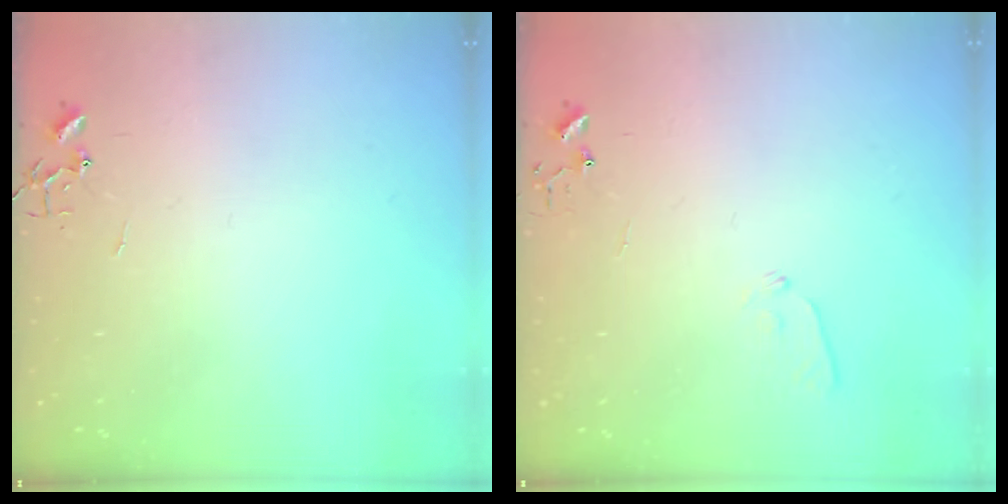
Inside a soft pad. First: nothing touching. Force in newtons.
{"total": 5.6, "press": 5.6, "slide": 0.6}